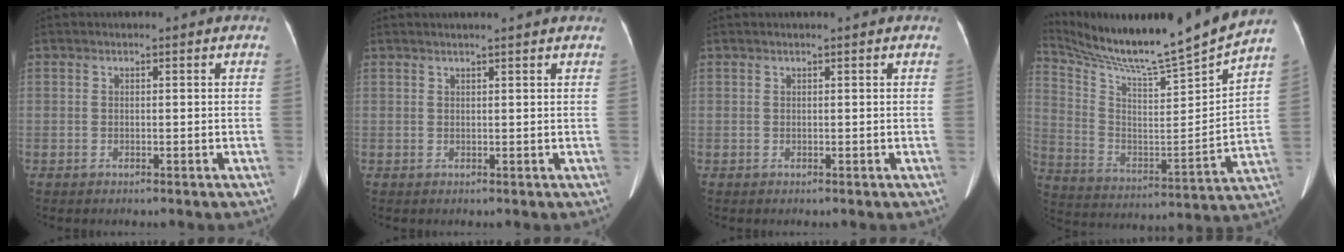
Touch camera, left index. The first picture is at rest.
{"total": 3.8, "force": [3.4, -0.2, 1.6], "torque": [-0.020, 0.018, 0.040]}
{"total": 0.5, "force": [0.4, -0.1, 0.3], "torque": [-0.004, 0.011, 0.012]}
{"total": 20.3, "force": [18.6, -2.2, 7.8], "torque": [-0.159, -0.066, 0.301]}